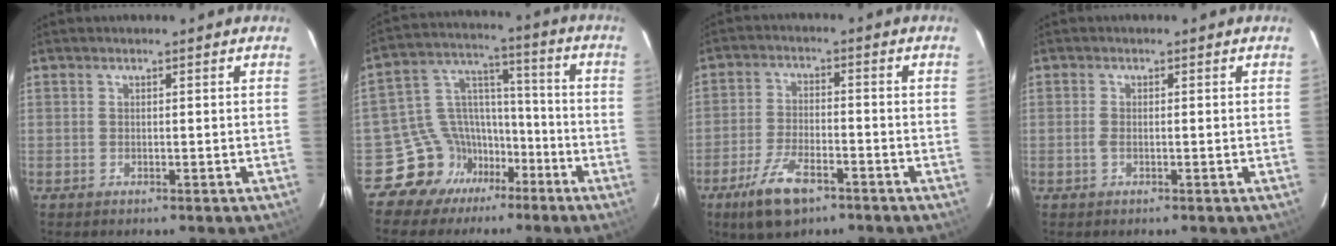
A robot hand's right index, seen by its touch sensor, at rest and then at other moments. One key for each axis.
{"total": 12.2, "fx": -6.8, "fy": 9.7, "fz": 2.9, "tx": -0.059, "ty": 0.072, "tz": -0.105}
{"total": 9.0, "fx": -5.5, "fy": 3.3, "fz": 6.2, "tx": -0.131, "ty": -0.010, "tz": -0.098}
{"total": 1.5, "fx": -0.3, "fy": 0.7, "fz": 1.3, "tx": -0.035, "ty": 0.002, "tz": -0.006}